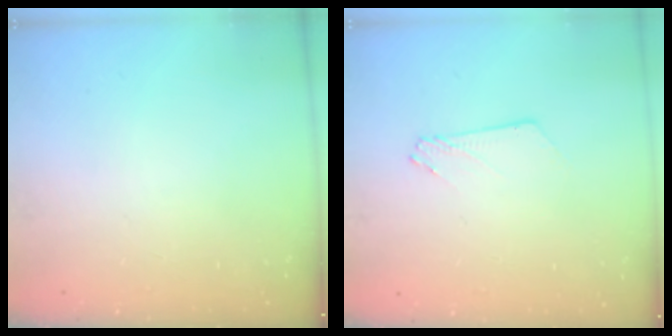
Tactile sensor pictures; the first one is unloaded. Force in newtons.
{"total": 2.5, "press": 2.5, "slide": 0.2}